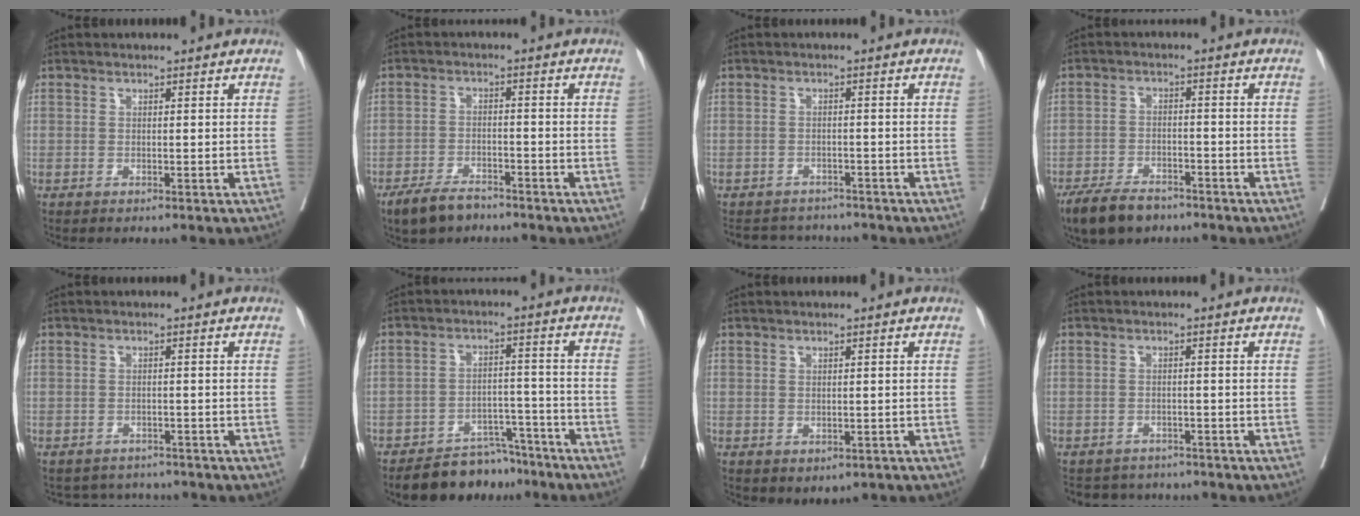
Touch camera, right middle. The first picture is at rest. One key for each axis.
{"total": 5.8, "fx": -4.6, "fy": 2.3, "fz": 2.7, "tx": -0.054, "ty": -0.006, "tz": -0.080}
{"total": 7.0, "fx": -6.6, "fy": 2.2, "fz": 0.7, "tx": -0.009, "ty": 0.005, "tz": -0.087}
{"total": 8.0, "fx": -6.2, "fy": 3.5, "fz": 3.7, "tx": -0.065, "ty": -0.007, "tz": -0.107}
{"total": 4.6, "fx": -4.2, "fy": 1.6, "fz": -0.3, "tx": 0.007, "ty": 0.008, "tz": -0.056}
{"total": 9.0, "fx": -8.1, "fy": 3.5, "fz": 1.8, "tx": -0.009, "ty": 0.020, "tz": -0.127}
{"total": 2.1, "fx": -0.7, "fy": 1.5, "fz": 1.2, "tx": -0.010, "ty": -0.003, "tz": 0.004}
{"total": 5.8, "fx": -5.4, "fy": 2.2, "fz": 0.2, "tx": 0.000, "ty": 0.004, "tz": -0.070}